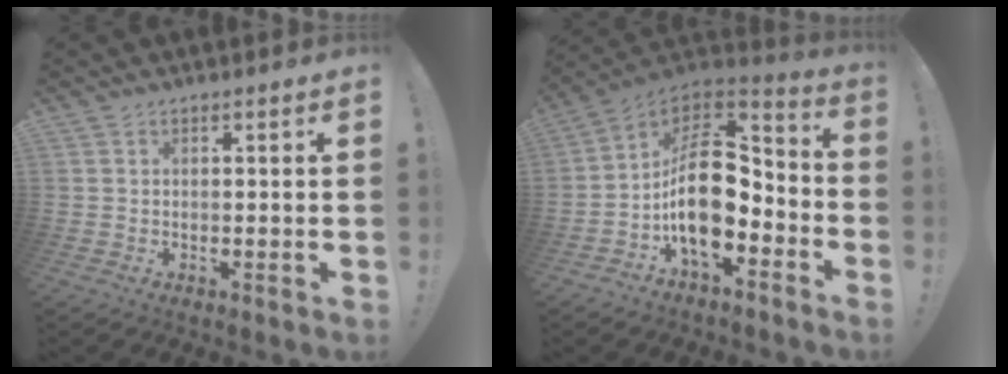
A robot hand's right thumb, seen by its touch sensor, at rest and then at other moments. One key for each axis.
{"total": 18.3, "fx": -1.7, "fy": 10.7, "fz": 14.7, "tx": -0.255, "ty": 0.011, "tz": -0.018}